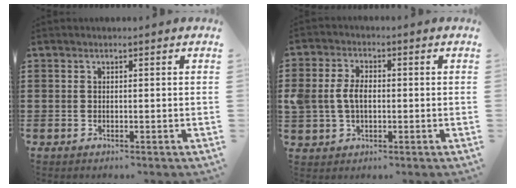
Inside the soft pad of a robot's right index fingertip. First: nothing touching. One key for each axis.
{"total": 5.0, "fx": -0.1, "fy": 3.4, "fz": 3.6, "tx": -0.102, "ty": 0.001, "tz": -0.012}